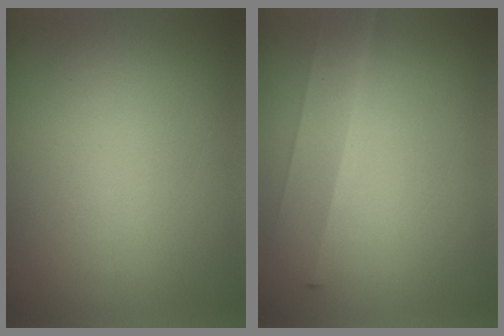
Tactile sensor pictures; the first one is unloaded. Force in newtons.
{"total": 2.7}